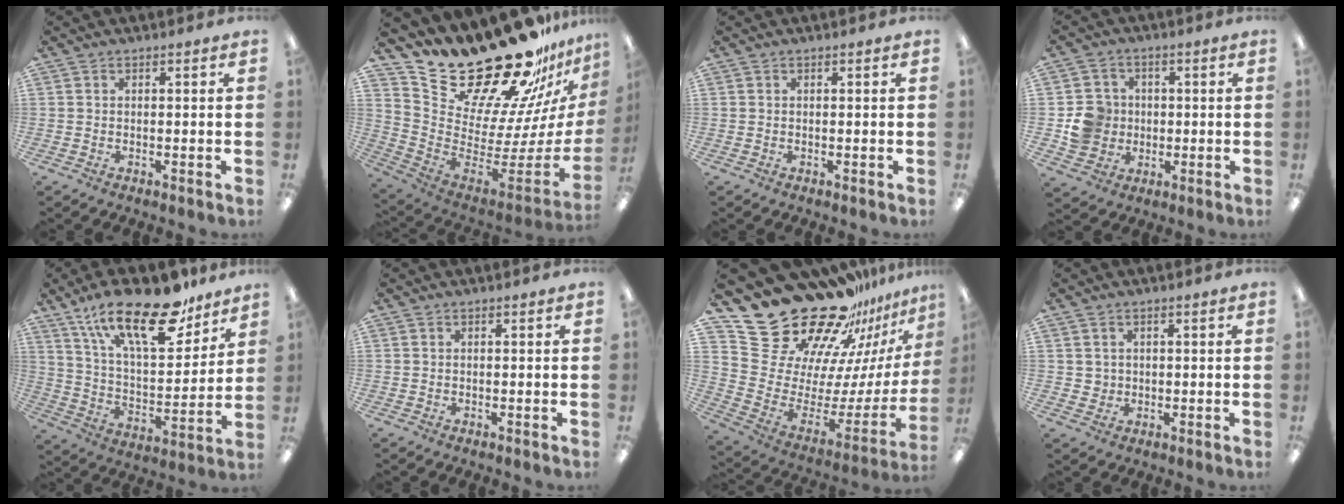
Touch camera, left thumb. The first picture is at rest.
{"total": 27.7, "force": [23.4, 9.9, 11.0], "torque": [-0.153, -0.207, 0.433]}
{"total": 0.0}
{"total": 8.5, "force": [-0.5, 8.2, 2.1], "torque": [-0.037, 0.014, -0.001]}
{"total": 23.9, "force": [16.3, 9.1, 14.9], "torque": [-0.243, -0.096, 0.278]}
{"total": 0.0}
{"total": 28.4, "force": [23.3, 13.0, 9.6], "torque": [-0.122, -0.205, 0.448]}
{"total": 2.5, "force": [1.0, 2.3, -0.1], "torque": [0.004, 0.001, 0.016]}